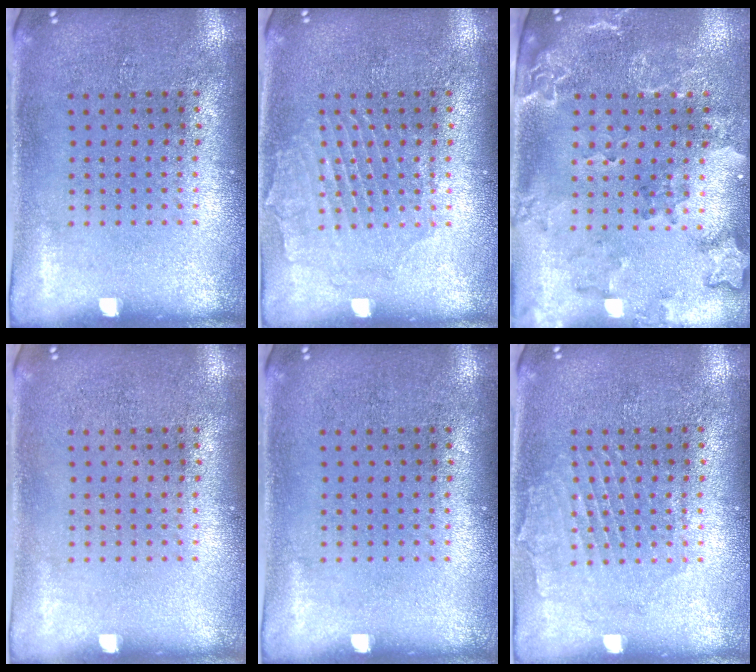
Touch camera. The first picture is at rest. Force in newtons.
{"total": 1.5, "press": 1.5, "slide": 0.1}
{"total": 2.1, "press": 2.0, "slide": 0.8}
{"total": 0.0}
{"total": 0.0}
{"total": 1.4, "press": 1.4, "slide": 0.0}